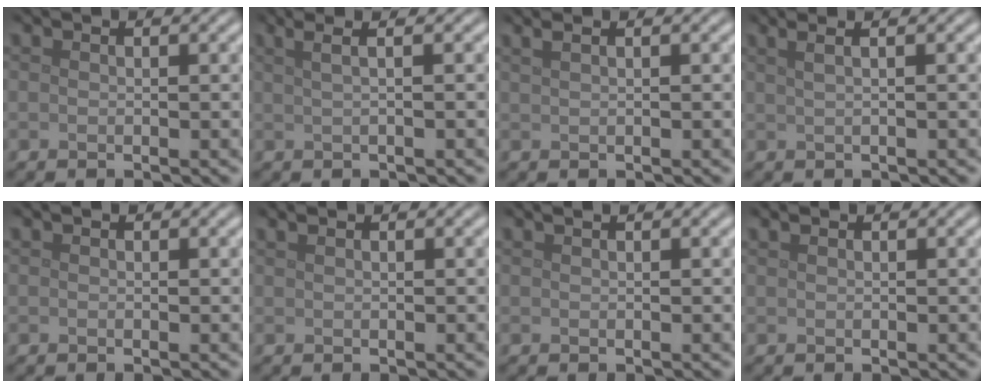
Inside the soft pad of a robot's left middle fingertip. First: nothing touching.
{"total": 4.5, "force": [2.1, 2.2, 3.3], "torque": [-0.030, 0.029, 0.001]}
{"total": 2.6, "force": [1.5, 1.2, 1.7], "torque": [-0.017, 0.008, 0.001]}
{"total": 4.8, "force": [2.4, 2.4, 3.3], "torque": [-0.028, 0.038, 0.002]}
{"total": 0.0}
{"total": 1.5, "force": [0.9, 0.7, 1.0], "torque": [-0.010, -0.001, 0.003]}
{"total": 0.9, "force": [0.6, 0.3, 0.6], "torque": [-0.005, 0.001, 0.003]}
{"total": 0.6, "force": [0.5, 0.1, 0.3], "torque": [-0.007, 0.004, 0.007]}